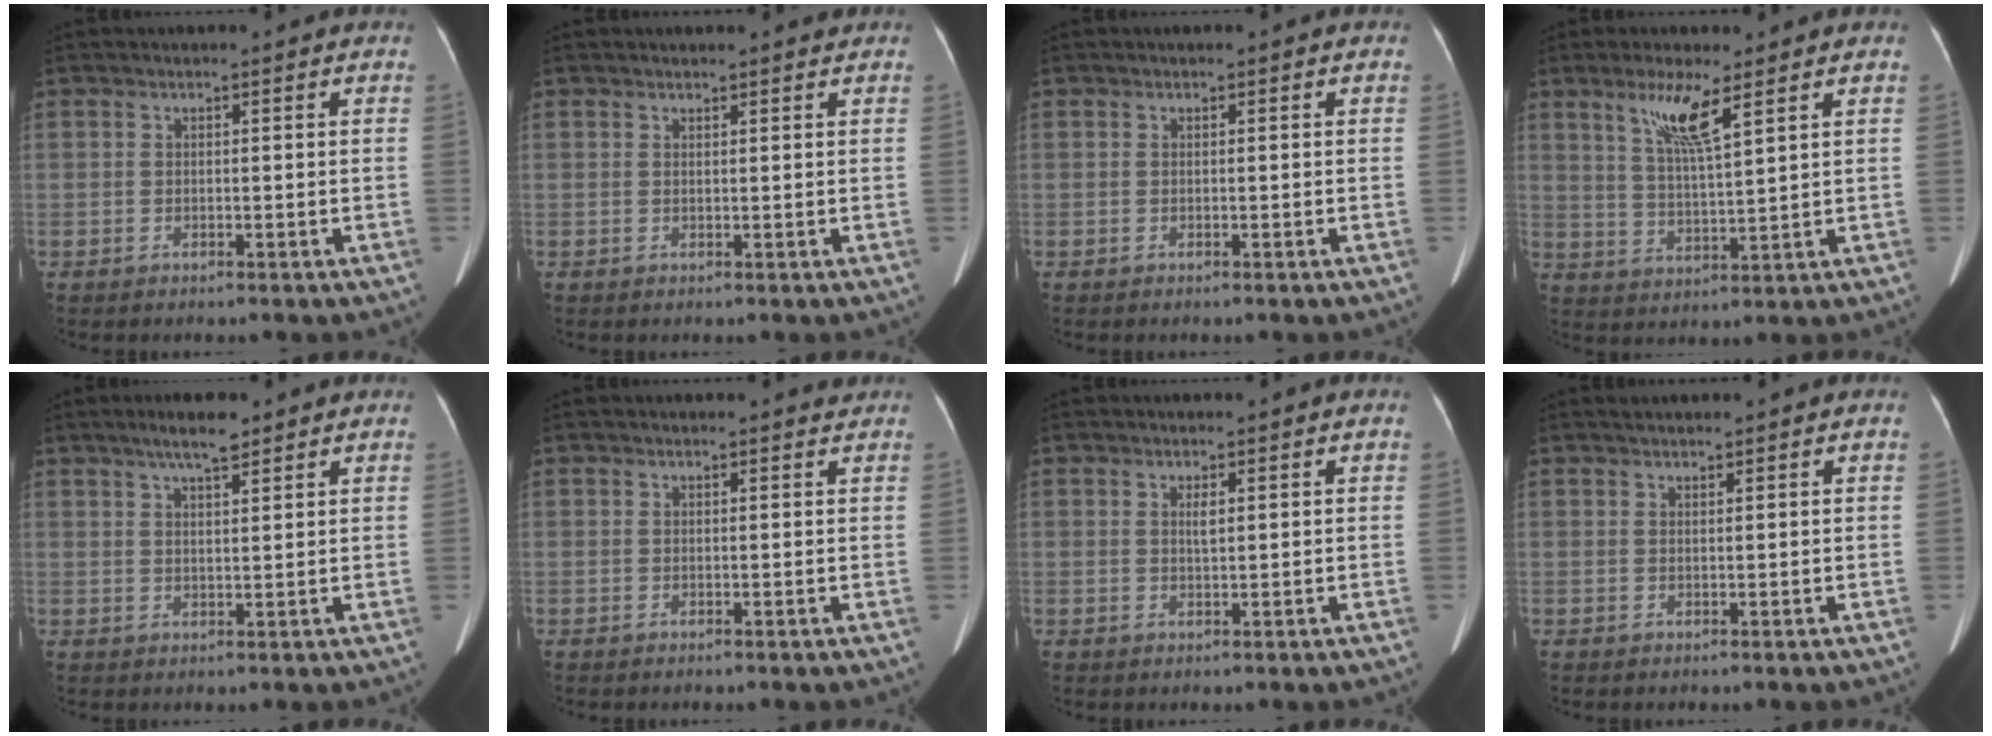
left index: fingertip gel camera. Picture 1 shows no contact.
{"total": 2.2, "force": [2.1, 0.4, 0.6], "torque": [-0.013, 0.013, 0.025]}
{"total": 0.0}
{"total": 6.8, "force": [4.0, 0.3, 5.5], "torque": [-0.113, -0.004, 0.080]}
{"total": 4.6, "force": [3.3, 0.8, 3.0], "torque": [-0.054, 0.008, 0.055]}
{"total": 1.3, "force": [1.3, 0.3, 0.0], "torque": [-0.008, 0.000, 0.010]}
{"total": 1.2, "force": [0.5, 0.4, 1.0], "torque": [-0.020, 0.003, 0.009]}
{"total": 1.3, "force": [1.2, 0.0, 0.6], "torque": [-0.010, 0.015, 0.024]}